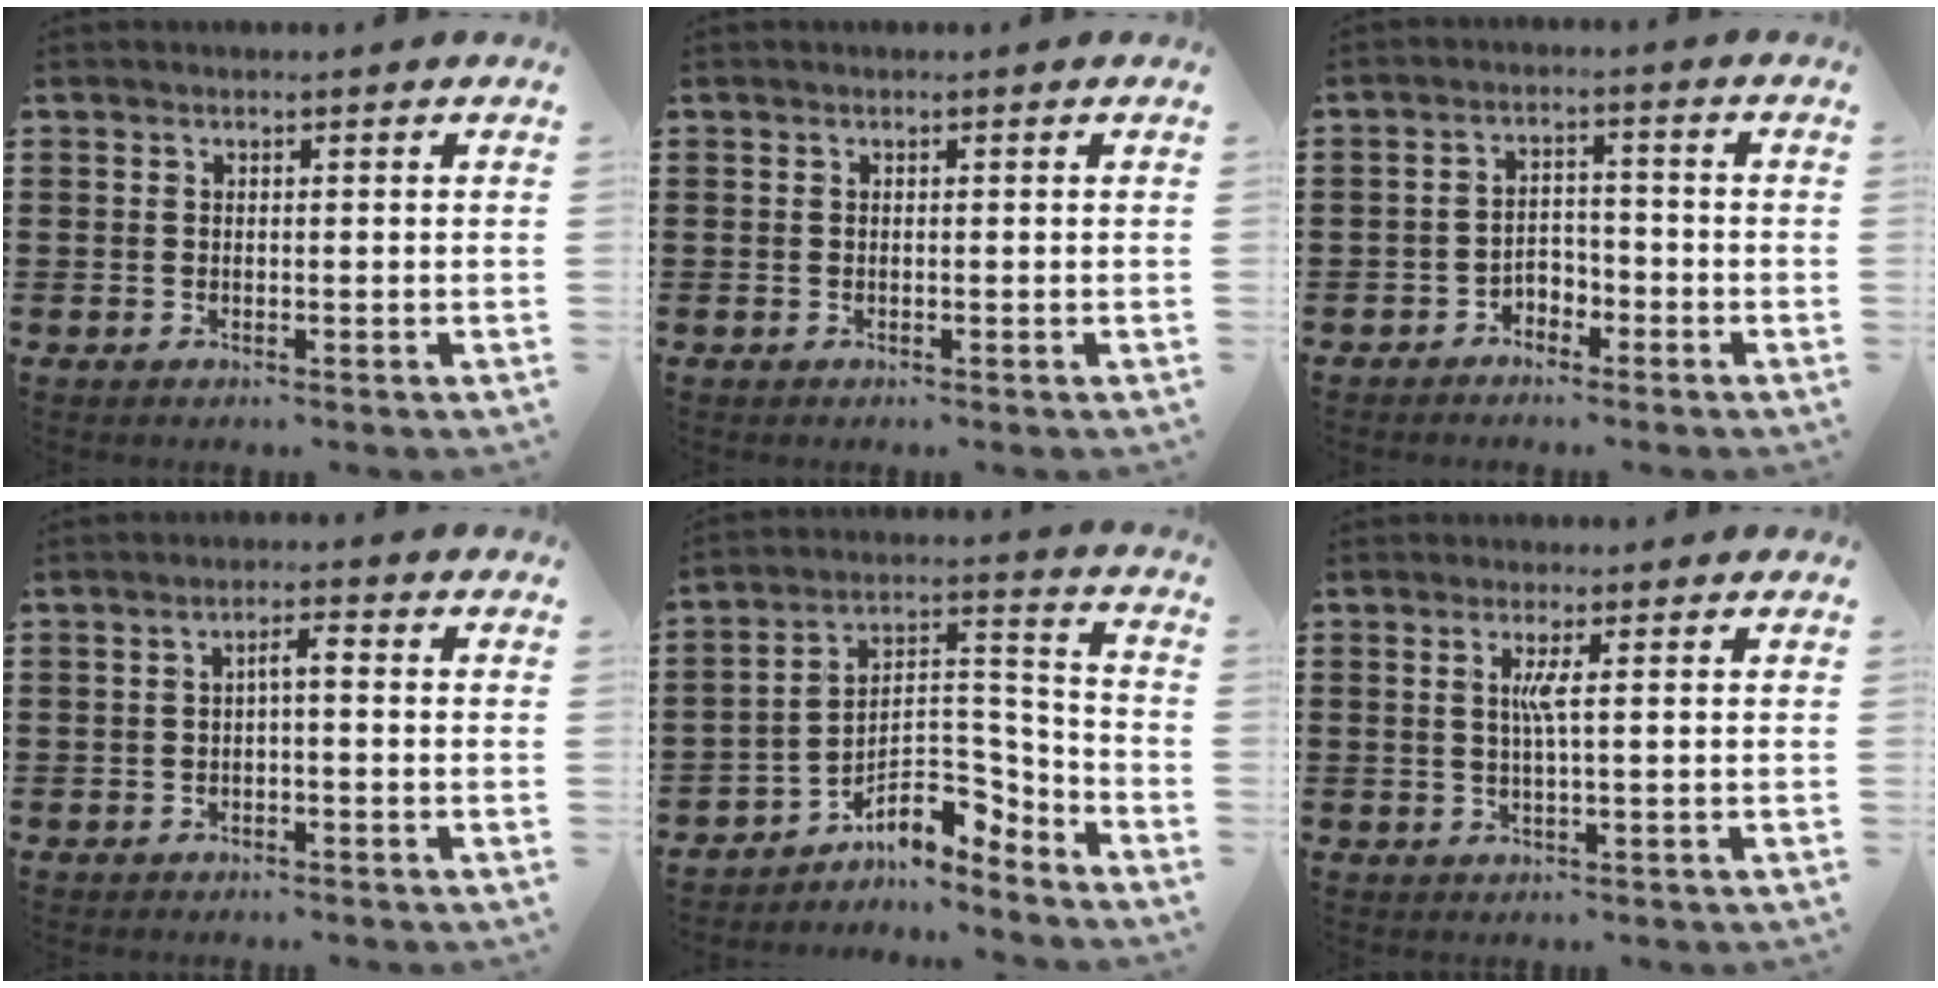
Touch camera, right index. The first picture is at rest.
{"total": 0.0}
{"total": 2.8, "force": [-2.4, 1.4, 0.6], "torque": [-0.018, 0.005, -0.050]}
{"total": 2.1, "force": [-0.5, 0.4, 2.0], "torque": [-0.039, 0.004, -0.011]}
{"total": 8.2, "force": [-5.5, 4.2, 4.3], "torque": [-0.080, -0.002, -0.104]}
{"total": 2.5, "force": [0.4, -0.3, 2.5], "torque": [-0.049, -0.004, 0.003]}